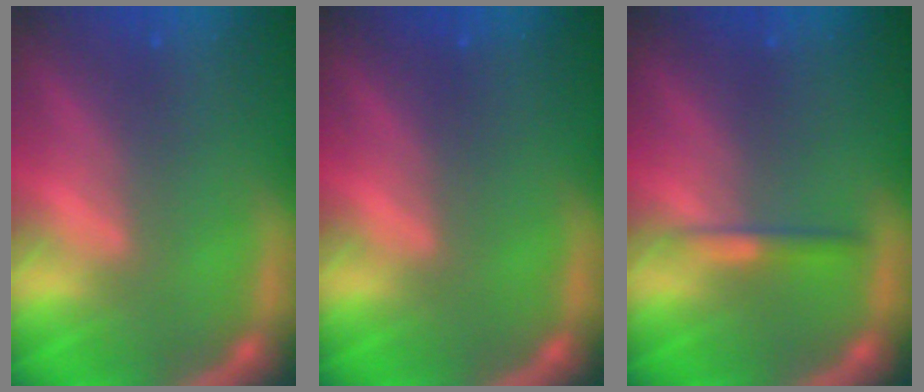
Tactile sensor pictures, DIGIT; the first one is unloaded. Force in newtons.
{"total": 0.0}
{"total": 1.4}